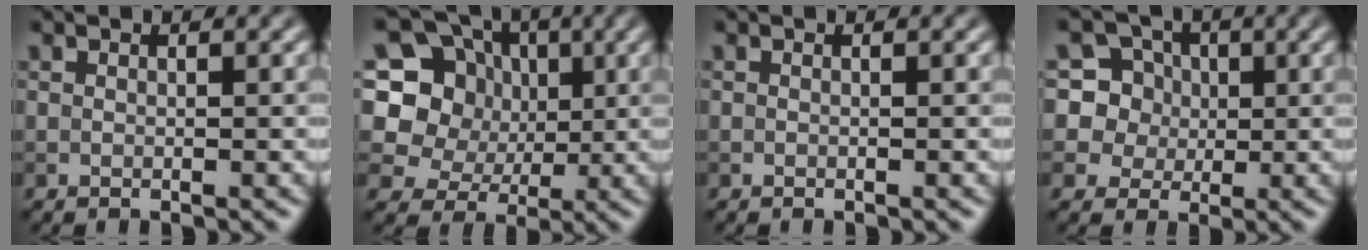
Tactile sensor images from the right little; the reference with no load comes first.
{"total": 12.9, "force": [2.9, 11.5, 5.1], "torque": [-0.133, 0.038, 0.041]}
{"total": 0.0}
{"total": 10.1, "force": [3.4, 9.0, 3.0], "torque": [-0.093, 0.040, 0.051]}